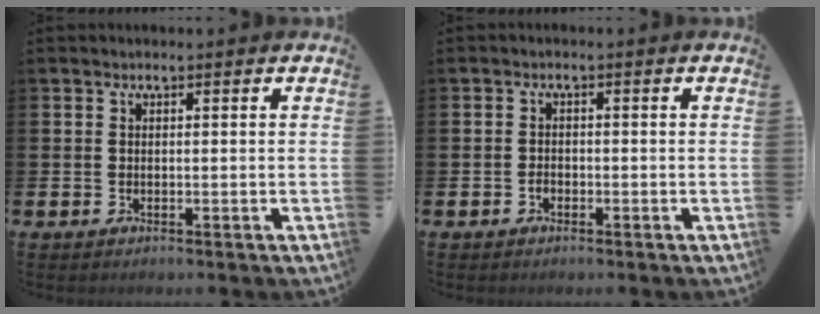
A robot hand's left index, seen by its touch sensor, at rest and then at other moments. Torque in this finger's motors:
{"motor_torque": [0.30, 0.24, 0.02, 0.03]}